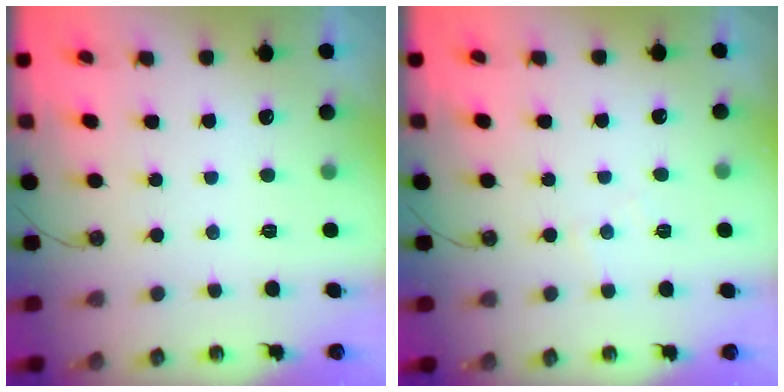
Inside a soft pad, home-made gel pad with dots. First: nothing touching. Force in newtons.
{"total": 3.0, "press": 2.9, "slide": 0.5}